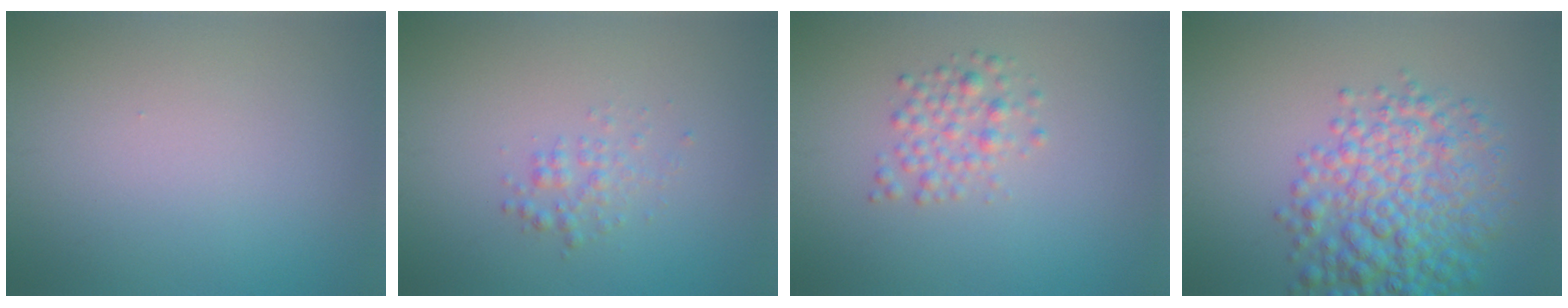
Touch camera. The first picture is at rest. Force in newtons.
{"total": 1.5, "press": 1.5, "slide": 0.0}
{"total": 2.2, "press": 2.2, "slide": 0.0}
{"total": 7.5, "press": 7.5, "slide": 0.2}